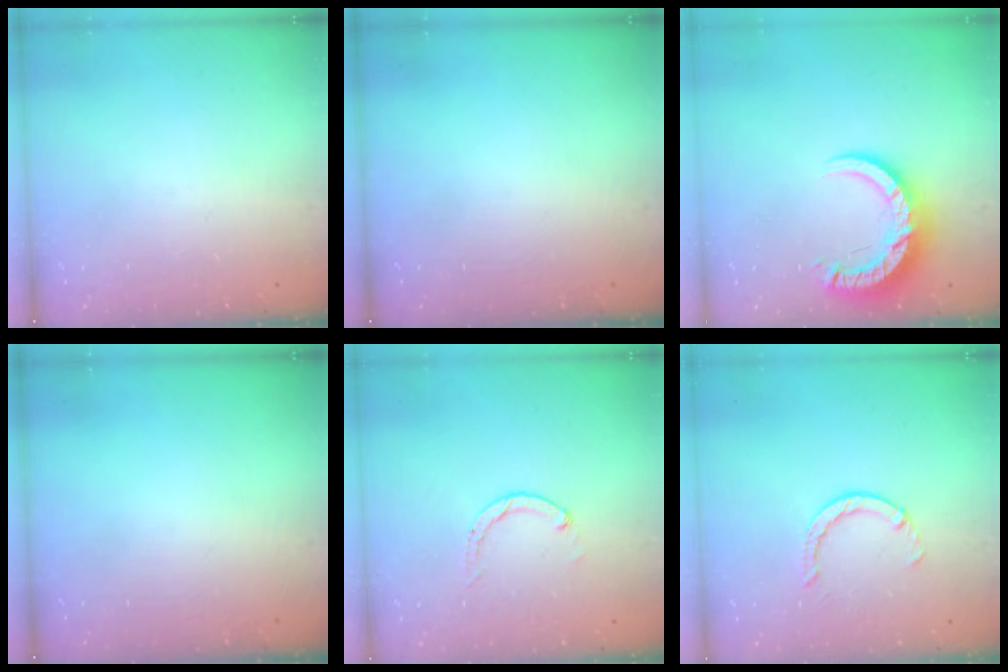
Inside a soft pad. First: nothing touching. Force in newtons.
{"total": 0.0}
{"total": 10.7, "press": 10.6, "slide": 1.1}
{"total": 0.0}
{"total": 0.0}
{"total": 2.4, "press": 2.4, "slide": 0.4}